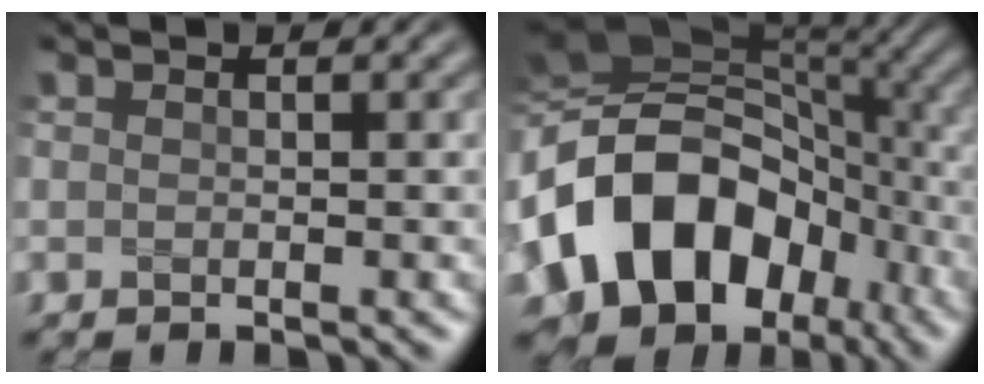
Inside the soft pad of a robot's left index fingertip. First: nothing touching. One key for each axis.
{"total": 15.8, "fx": -4.0, "fy": 12.0, "fz": 9.5, "tx": -0.174, "ty": -0.001, "tz": -0.078}